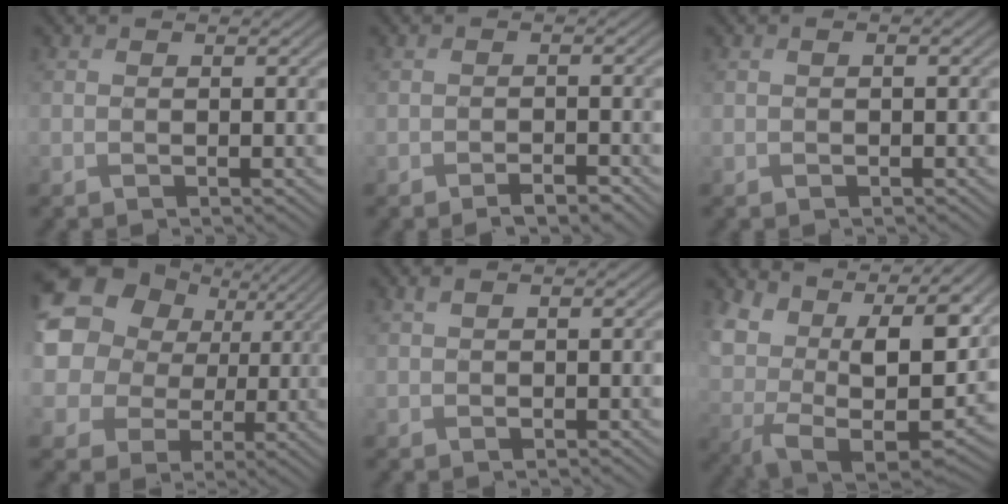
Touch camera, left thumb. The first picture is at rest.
{"total": 2.1, "force": [-1.5, 0.7, 1.3], "torque": [-0.019, 0.001, -0.026]}
{"total": 0.9, "force": [0.3, 0.3, 0.8], "torque": [-0.016, 0.006, 0.005]}
{"total": 17.1, "force": [6.2, 14.1, 7.3], "torque": [-0.252, 0.046, 0.107]}
{"total": 1.6, "force": [0.4, 0.8, 1.3], "torque": [-0.024, 0.004, 0.007]}
{"total": 16.3, "force": [6.6, 9.3, 11.6], "torque": [-0.247, -0.015, 0.136]}